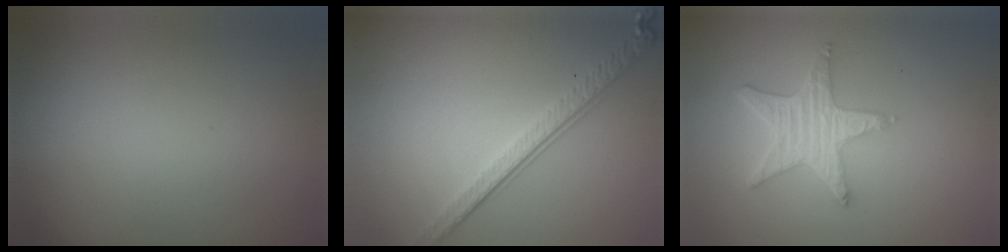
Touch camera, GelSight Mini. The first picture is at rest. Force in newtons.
{"total": 4.1, "press": 2.8, "slide": 2.9}
{"total": 5.0, "press": 4.0, "slide": 3.0}